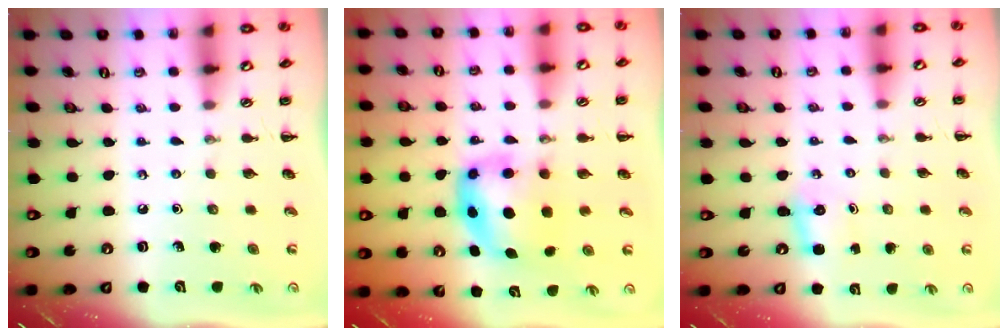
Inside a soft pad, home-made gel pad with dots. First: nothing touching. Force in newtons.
{"total": 5.8, "press": 5.7, "slide": 1.0}
{"total": 2.8, "press": 2.7, "slide": 0.9}